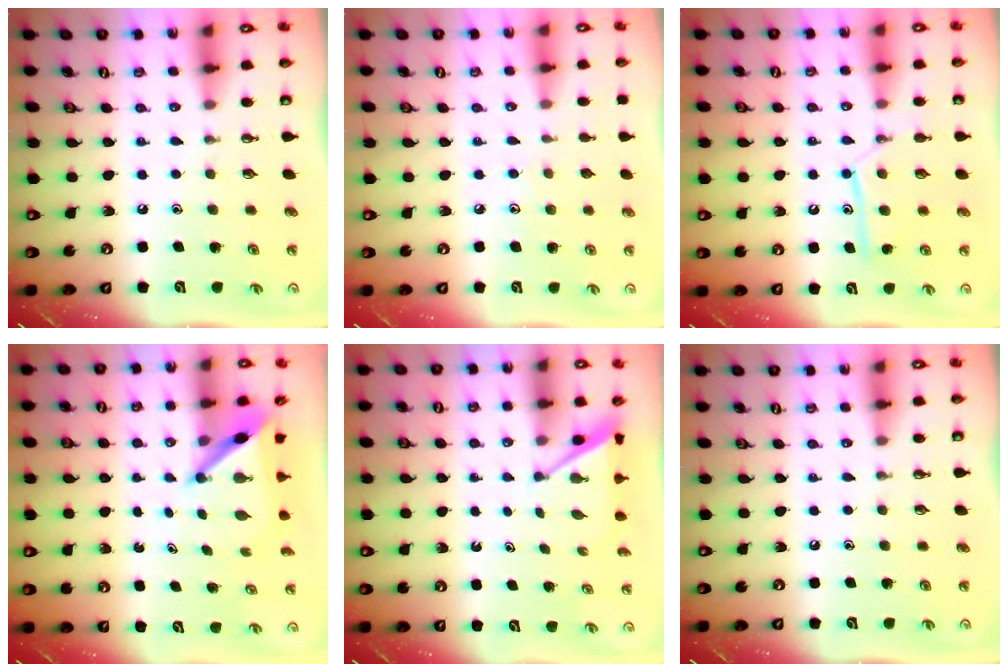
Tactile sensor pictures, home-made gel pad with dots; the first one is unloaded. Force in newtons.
{"total": 3.6, "press": 3.6, "slide": 0.4}
{"total": 10.4, "press": 10.4, "slide": 0.6}
{"total": 5.1, "press": 5.1, "slide": 0.5}
{"total": 3.9, "press": 3.9, "slide": 0.3}
{"total": 0.0}